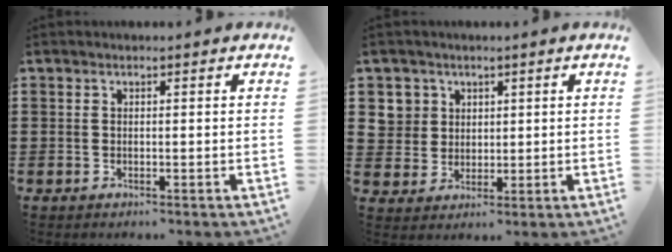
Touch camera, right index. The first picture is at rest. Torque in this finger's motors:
{"motor_torque": [0.19, 0.19, 0.00, 0.00]}